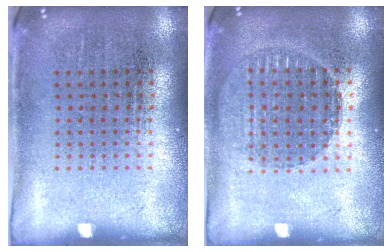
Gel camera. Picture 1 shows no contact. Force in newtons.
{"total": 1.4, "press": 1.3, "slide": 0.6}